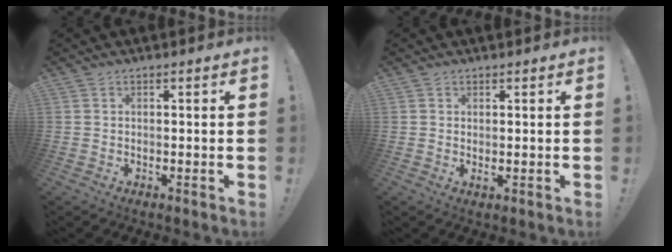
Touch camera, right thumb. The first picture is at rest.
{"total": 0.8, "force": [0.5, 0.3, 0.6], "torque": [-0.009, -0.001, 0.009]}